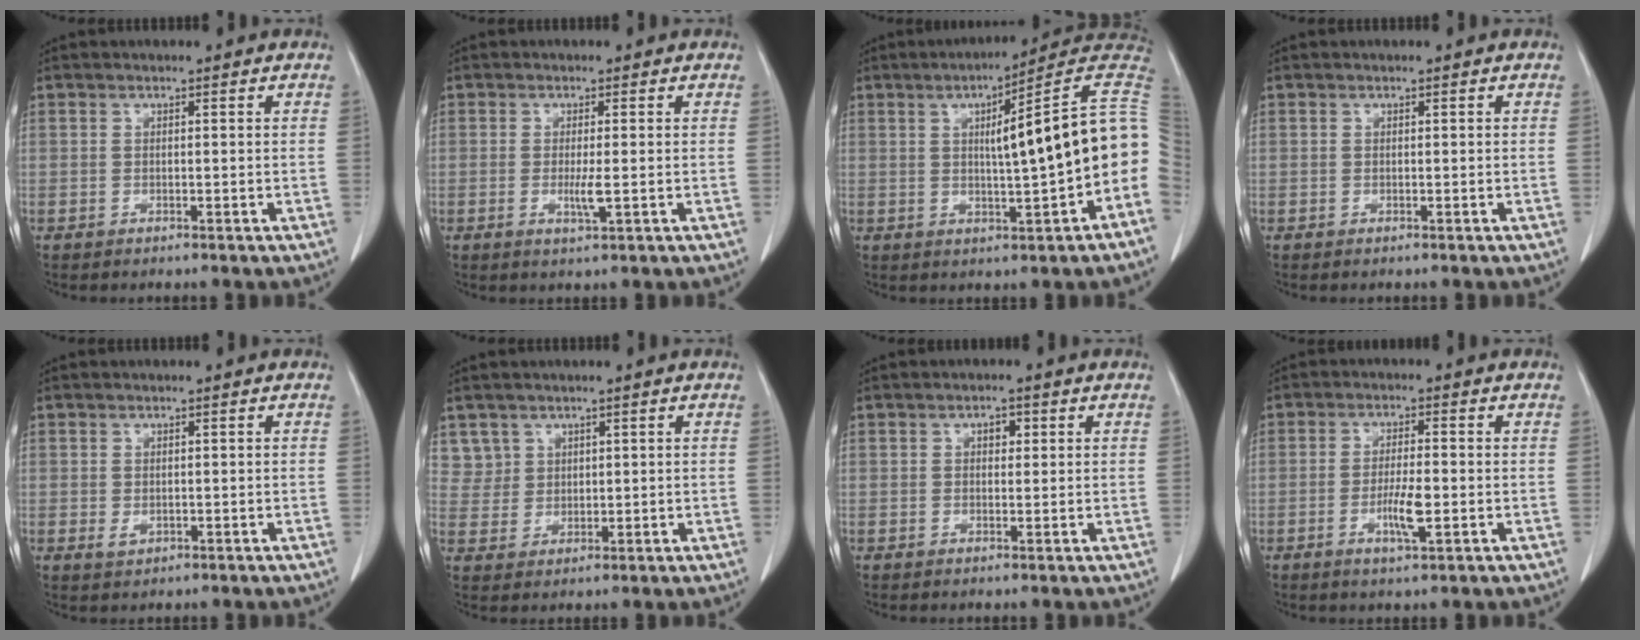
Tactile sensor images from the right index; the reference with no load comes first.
{"total": 2.6, "force": [-0.4, 0.1, 2.6], "torque": [-0.046, -0.003, -0.004]}
{"total": 14.6, "force": [0.3, 0.3, 14.6], "torque": [-0.177, 0.031, -0.002]}
{"total": 0.0}
{"total": 1.3, "force": [-0.1, 1.1, 0.8], "torque": [-0.010, -0.001, 0.003]}
{"total": 4.1, "force": [2.5, 3.2, -0.5], "torque": [0.030, 0.004, 0.048]}
{"total": 1.8, "force": [0.6, 1.1, 1.3], "torque": [-0.018, 0.004, 0.008]}
{"total": 4.9, "force": [-1.3, 0.7, 4.7], "torque": [-0.086, -0.003, -0.022]}